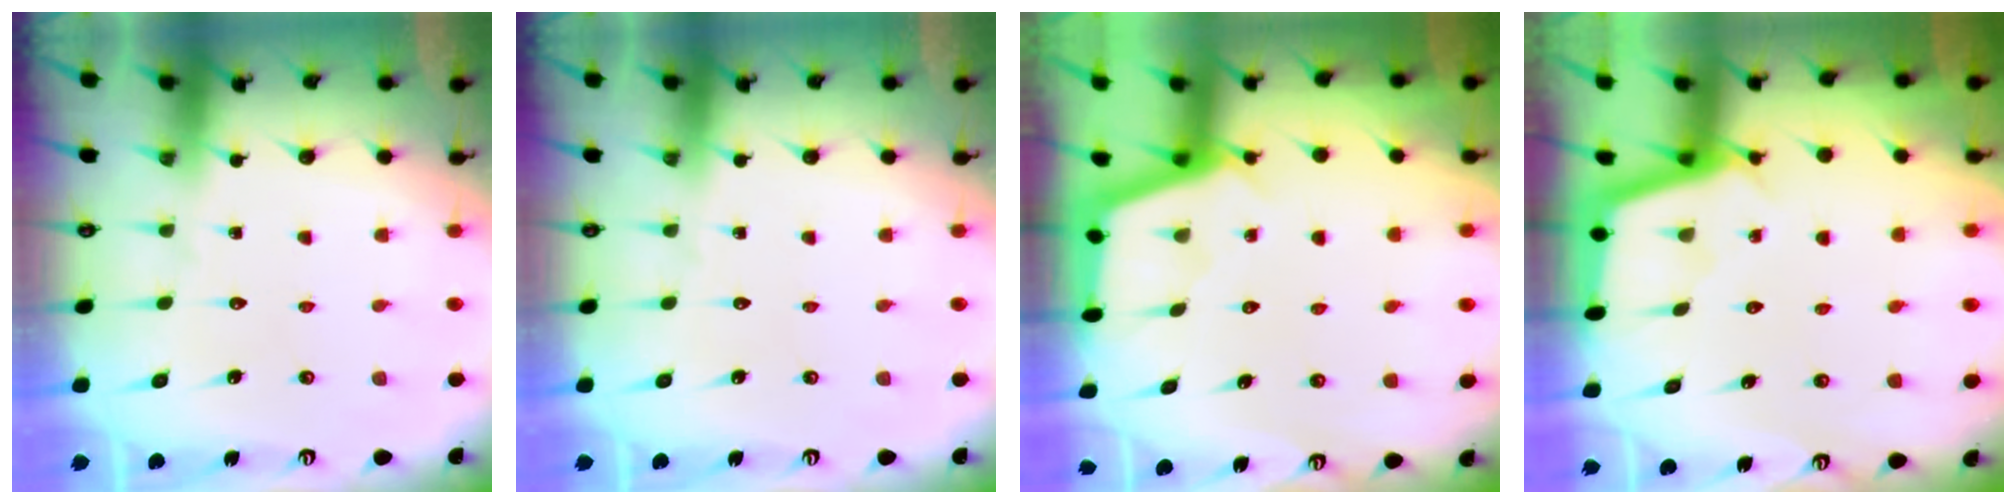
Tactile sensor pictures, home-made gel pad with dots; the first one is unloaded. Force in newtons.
{"total": 0.0}
{"total": 3.0, "press": 2.9, "slide": 0.3}
{"total": 2.8, "press": 2.8, "slide": 0.3}